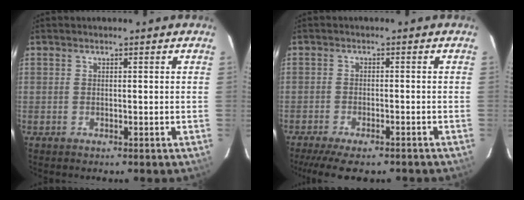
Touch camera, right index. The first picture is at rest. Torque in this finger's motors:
{"motor_torque": [1.10, -1.05, 0.47, 0.10]}